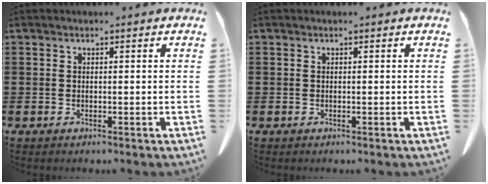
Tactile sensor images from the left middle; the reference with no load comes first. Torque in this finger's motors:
{"motor_torque": [-0.01, 0.01, 0.00, -0.01]}